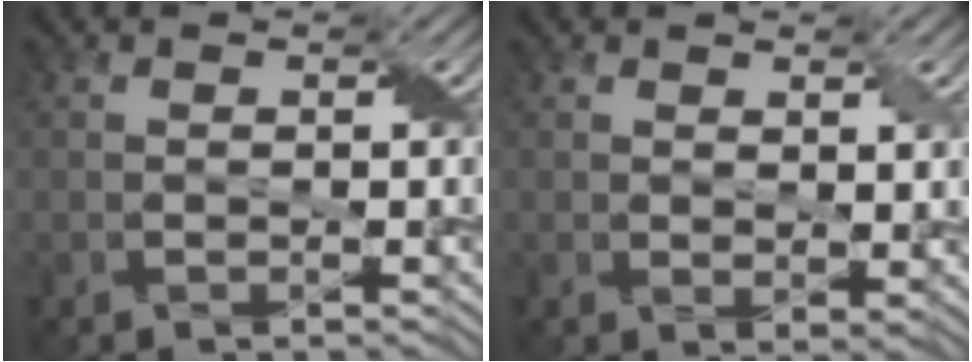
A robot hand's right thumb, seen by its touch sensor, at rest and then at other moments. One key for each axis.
{"total": 1.9, "fx": 1.2, "fy": 0.9, "fz": 1.3, "tx": -0.027, "ty": -0.007, "tz": 0.024}